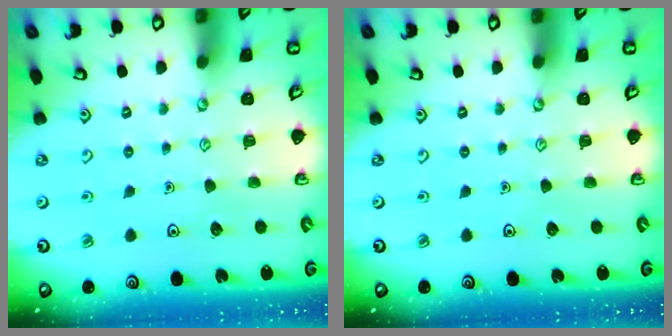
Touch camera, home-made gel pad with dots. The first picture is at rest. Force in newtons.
{"total": 0.0}